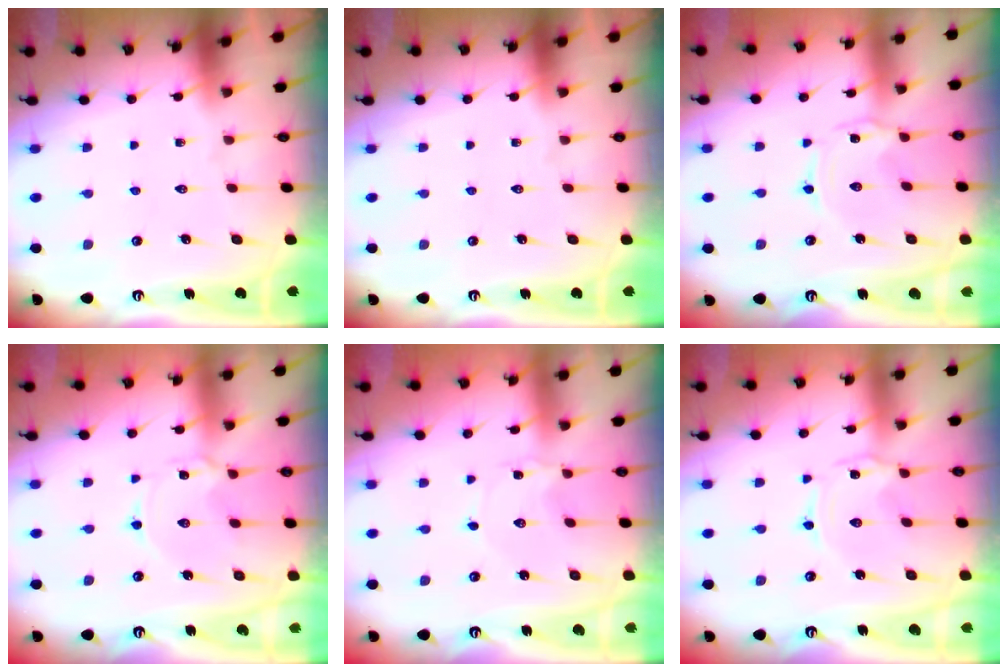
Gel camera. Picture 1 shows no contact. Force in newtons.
{"total": 0.0}
{"total": 0.0}
{"total": 2.5, "press": 2.5, "slide": 0.3}
{"total": 0.6, "press": 0.6, "slide": 0.1}
{"total": 0.0}